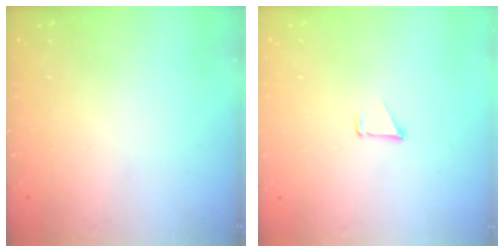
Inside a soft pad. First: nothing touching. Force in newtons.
{"total": 0.9, "press": 0.9, "slide": 0.1}